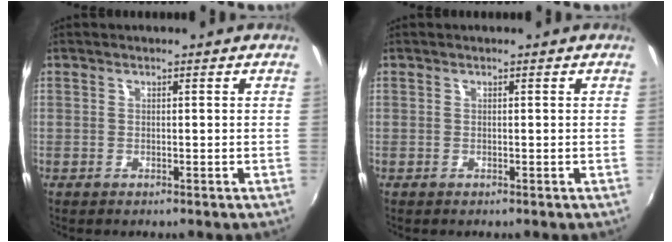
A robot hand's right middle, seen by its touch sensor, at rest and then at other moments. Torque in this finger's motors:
{"motor_torque": [0.19, -0.14, 0.06, 0.01]}